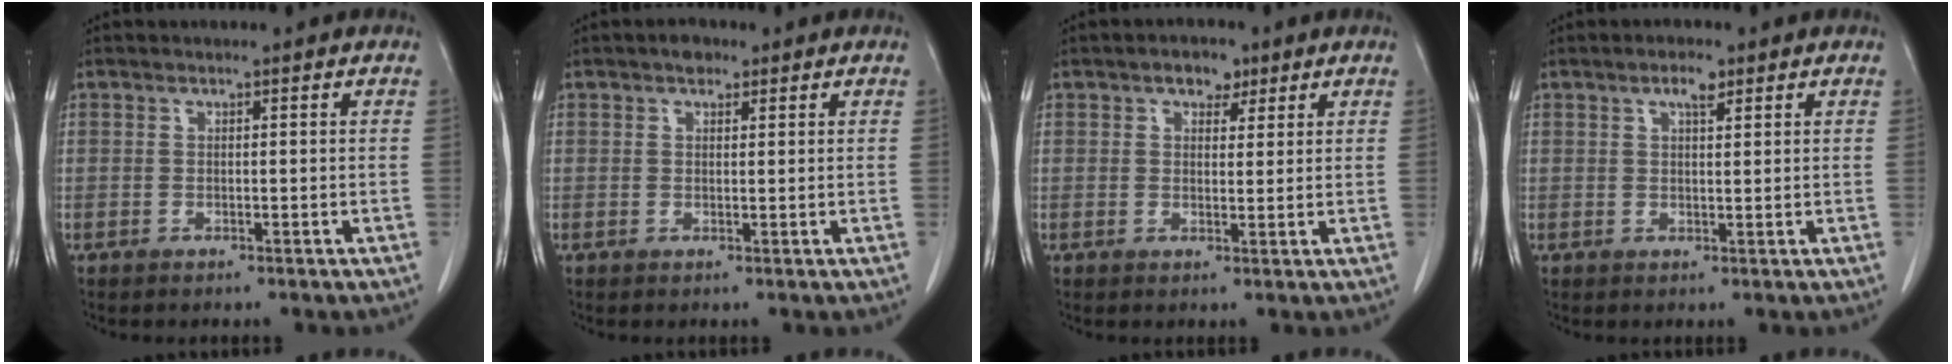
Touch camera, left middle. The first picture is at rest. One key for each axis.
{"total": 1.8, "fx": 1.2, "fy": 1.0, "fz": 0.9, "tx": -0.017, "ty": 0.005, "tz": 0.017}
{"total": 3.2, "fx": 1.9, "fy": 1.9, "fz": 1.7, "tx": -0.025, "ty": 0.008, "tz": 0.029}
{"total": 2.5, "fx": 1.5, "fy": 0.7, "fz": 1.8, "tx": -0.035, "ty": 0.001, "tz": 0.025}